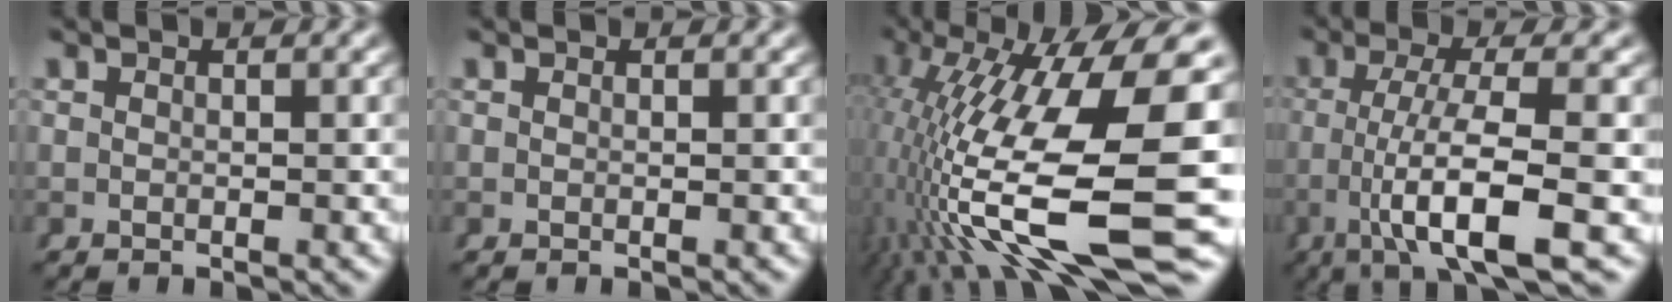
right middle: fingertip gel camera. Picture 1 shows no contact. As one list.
[{"total": 0.0}, {"total": 16.9, "force": [-4.1, 6.7, 14.9], "torque": [-0.238, -0.040, -0.034]}, {"total": 7.5, "force": [-2.4, 1.4, 6.9], "torque": [-0.124, -0.020, -0.027]}]